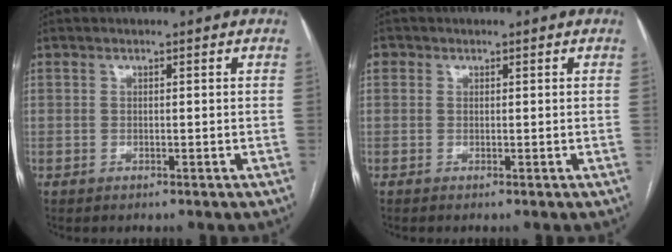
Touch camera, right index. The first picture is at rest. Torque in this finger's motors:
{"motor_torque": [0.44, 0.38, 0.24, 0.05]}